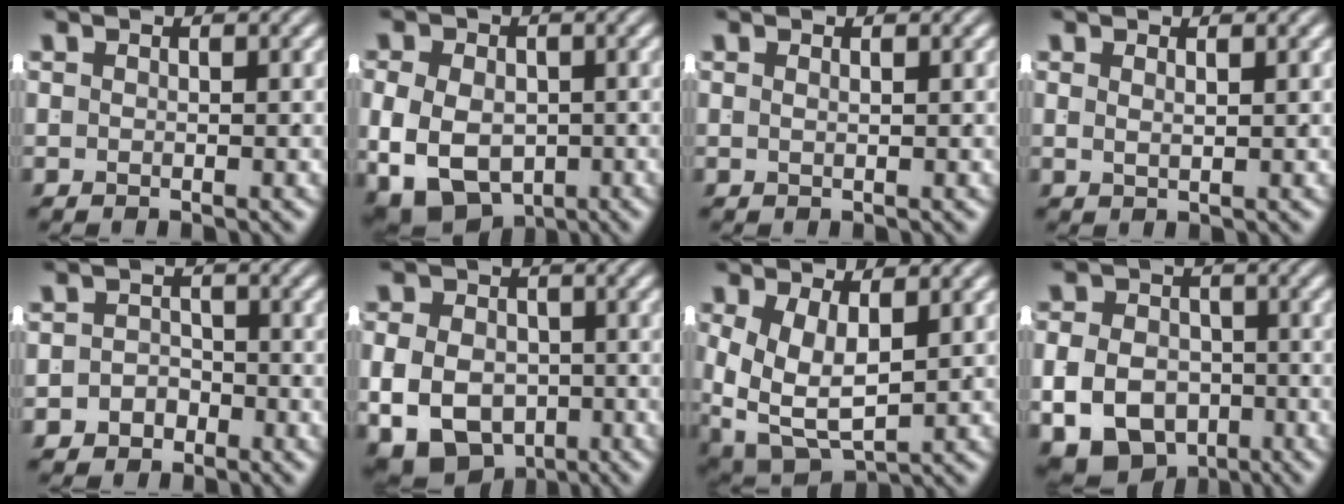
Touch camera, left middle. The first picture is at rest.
{"total": 10.5, "force": [-3.3, 8.6, 5.0], "torque": [-0.117, -0.053, -0.037]}
{"total": 1.1, "force": [0.1, -1.0, 0.2], "torque": [0.003, -0.004, 0.007]}
{"total": 1.3, "force": [0.6, -1.1, 0.3], "torque": [0.003, -0.007, 0.020]}
{"total": 3.4, "force": [-2.2, 2.6, 0.4], "torque": [-0.005, -0.014, -0.036]}
{"total": 11.5, "force": [-4.3, 9.4, 5.0], "torque": [-0.104, -0.050, -0.062]}
{"total": 7.5, "force": [-2.4, 5.5, 4.5], "torque": [-0.116, -0.066, -0.006]}
{"total": 11.3, "force": [-4.7, 9.4, 4.2], "torque": [-0.077, -0.043, -0.075]}